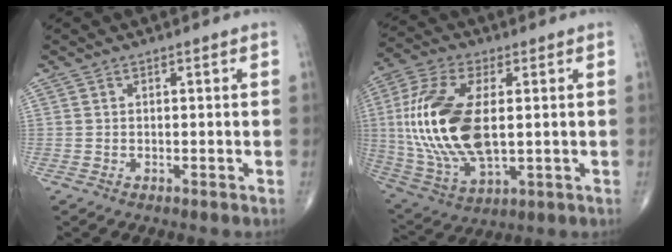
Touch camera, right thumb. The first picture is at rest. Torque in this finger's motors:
{"motor_torque": [-0.13, 1.45, 2.18, 0.59, 0.30]}